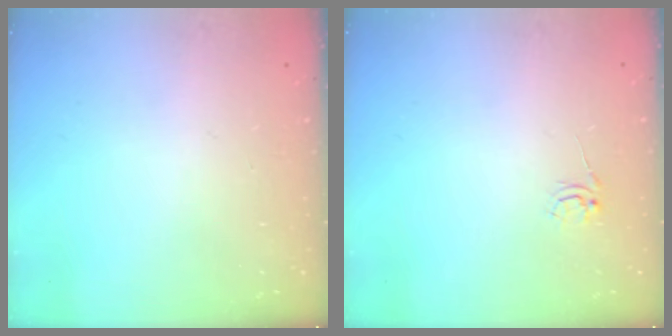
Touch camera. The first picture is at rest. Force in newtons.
{"total": 2.5, "press": 2.5, "slide": 0.2}